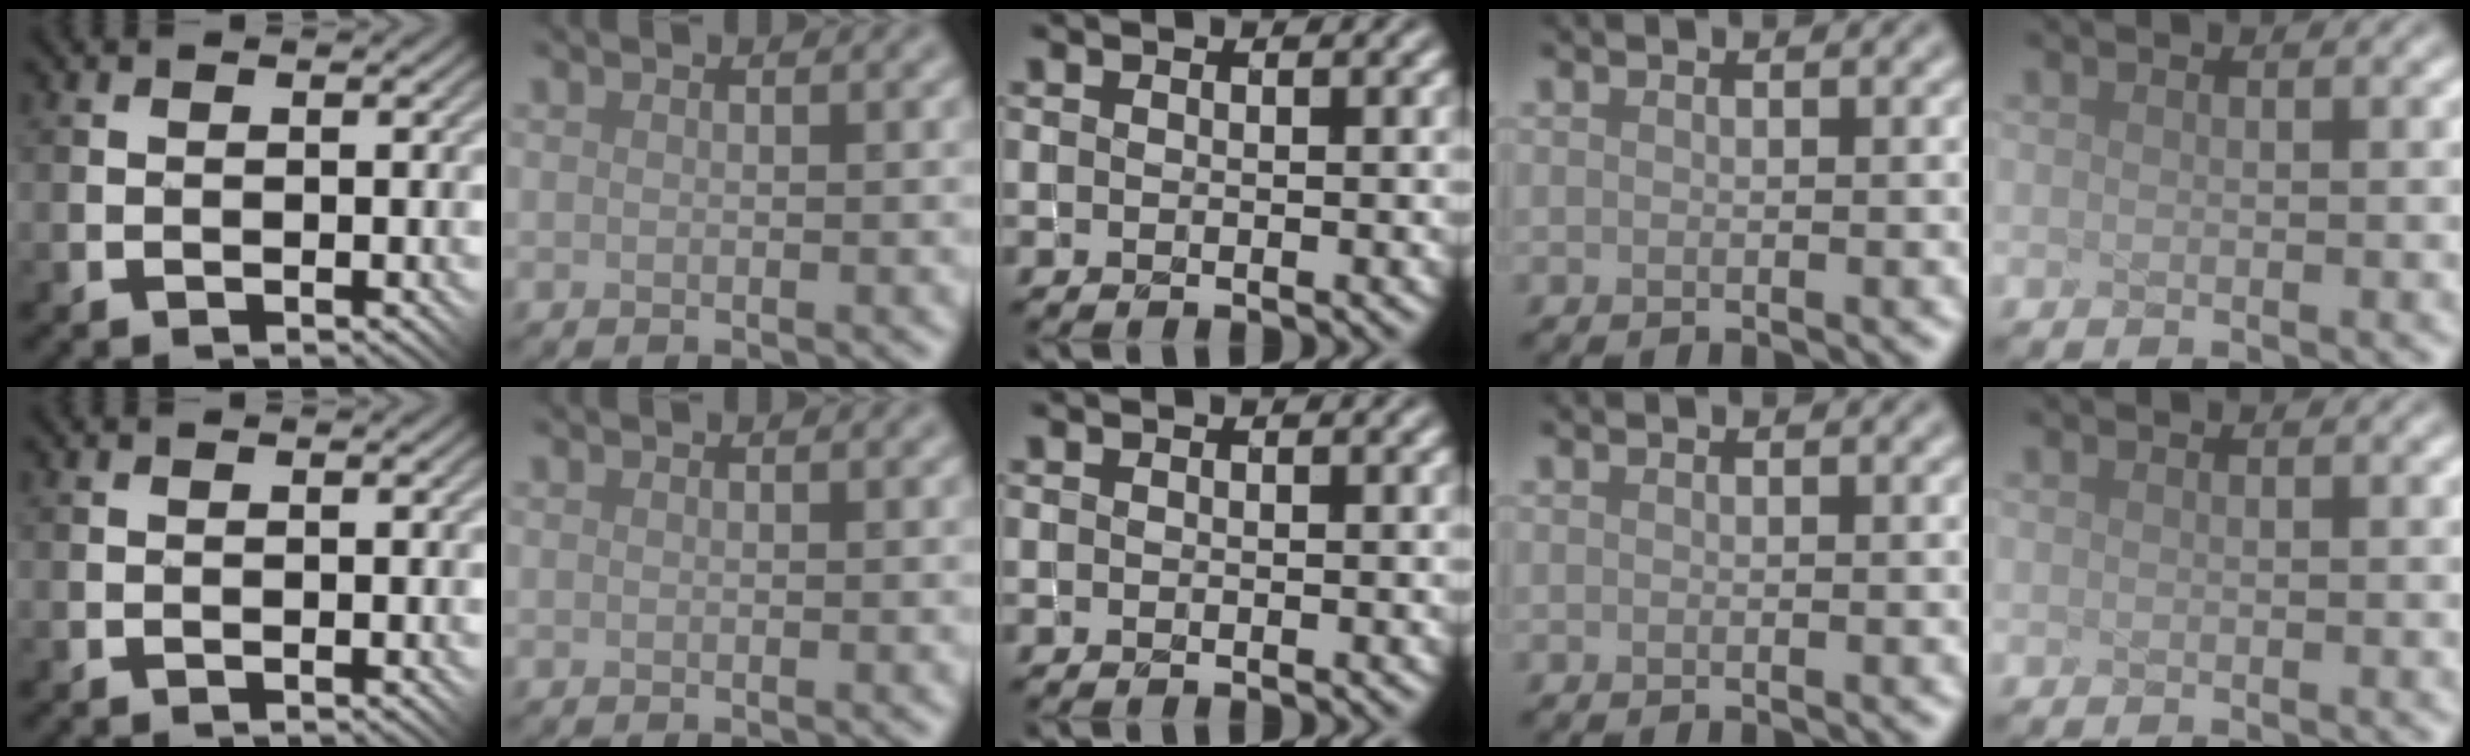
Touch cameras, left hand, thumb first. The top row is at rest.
{}